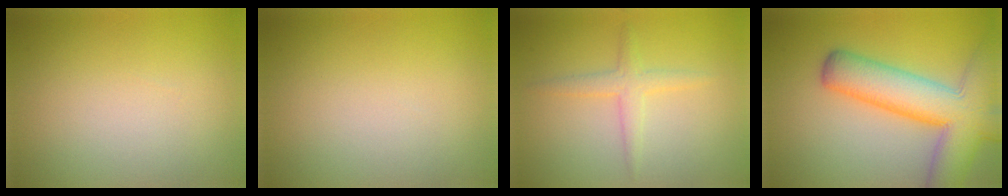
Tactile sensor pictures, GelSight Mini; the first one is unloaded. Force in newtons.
{"total": 0.0}
{"total": 2.0, "press": 2.0, "slide": 0.1}
{"total": 10.0, "press": 10.0, "slide": 0.6}